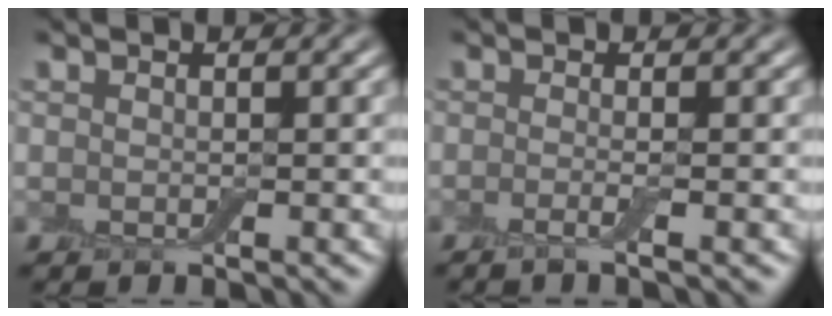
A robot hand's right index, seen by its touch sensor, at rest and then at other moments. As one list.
[{"total": 1.8, "force": [-0.5, 0.5, 1.6], "torque": [-0.023, -0.008, -0.016]}]